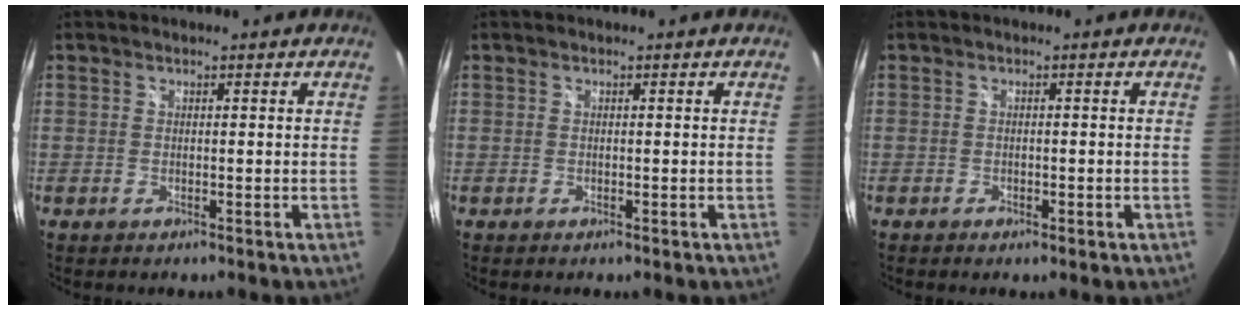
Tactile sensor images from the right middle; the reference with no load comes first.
{"total": 0.0}
{"total": 1.5, "force": [-0.8, 0.8, 1.0], "torque": [-0.017, -0.003, -0.011]}